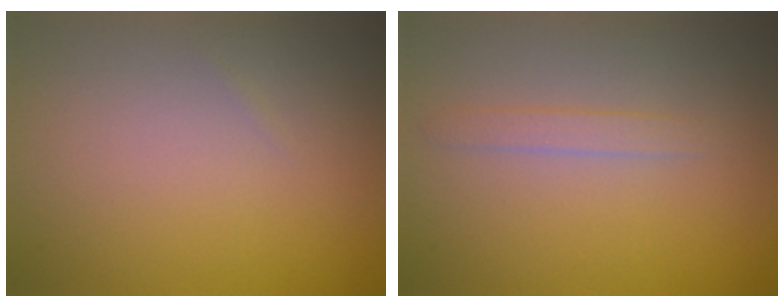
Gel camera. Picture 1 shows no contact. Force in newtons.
{"total": 1.2, "press": 1.2, "slide": 0.1}